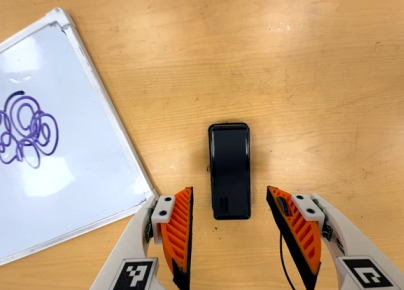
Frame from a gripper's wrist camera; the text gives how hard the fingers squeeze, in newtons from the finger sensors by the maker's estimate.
{"total": 0.0}